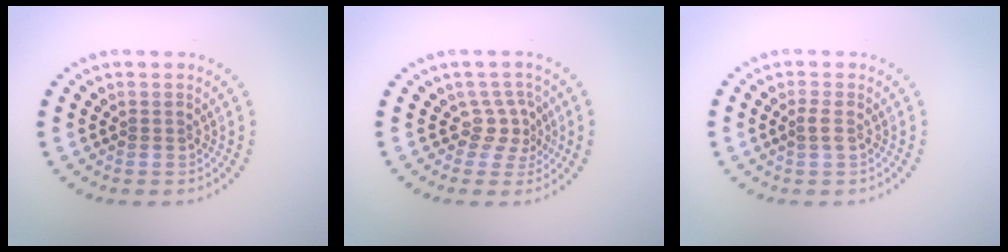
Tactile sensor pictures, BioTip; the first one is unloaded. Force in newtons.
{"total": 2.3, "press": 1.6, "slide": 1.7}
{"total": 0.9, "press": 0.9, "slide": 0.3}